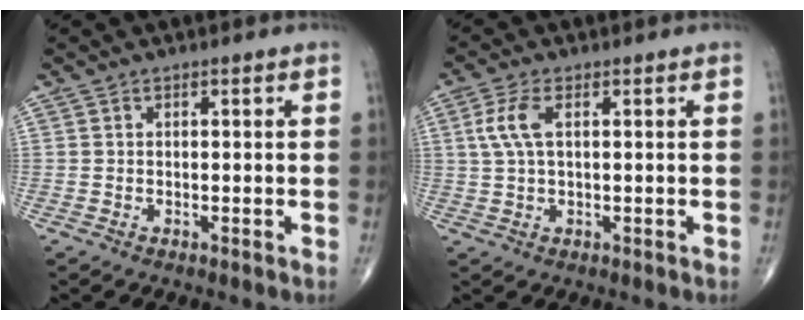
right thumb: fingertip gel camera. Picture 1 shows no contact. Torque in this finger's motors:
{"motor_torque": [0.16, 0.16, 0.76, 0.28, 0.11]}